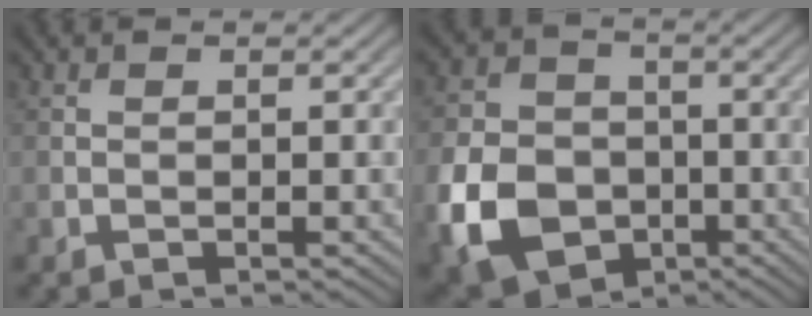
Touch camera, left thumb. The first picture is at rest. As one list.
[{"total": 11.3, "force": [-4.0, 8.7, 6.0], "torque": [-0.158, -0.027, -0.088]}]